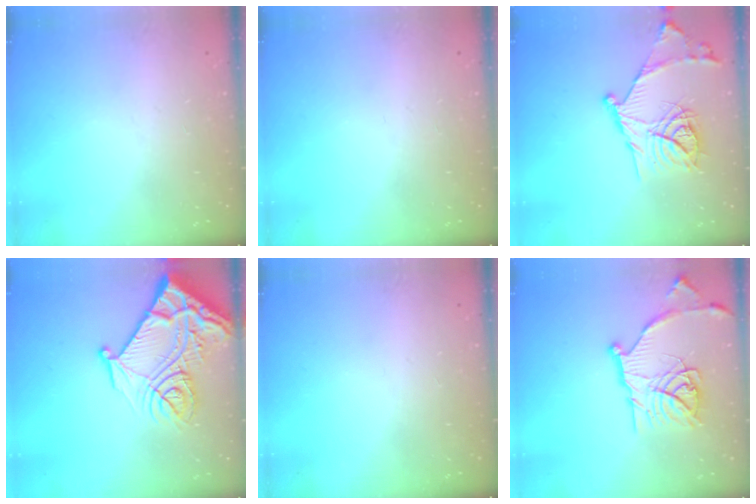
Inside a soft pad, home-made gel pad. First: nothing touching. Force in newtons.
{"total": 0.0}
{"total": 18.4, "press": 18.4, "slide": 1.3}
{"total": 22.5, "press": 22.3, "slide": 2.7}
{"total": 0.0}
{"total": 19.1, "press": 19.0, "slide": 1.7}